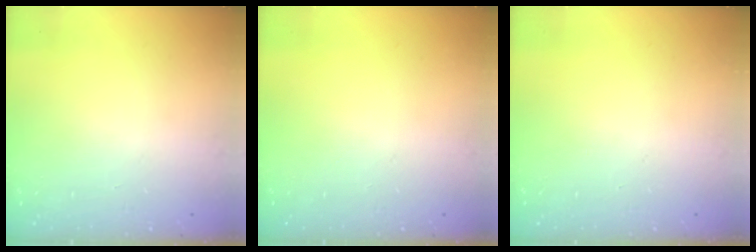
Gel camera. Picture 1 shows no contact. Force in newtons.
{"total": 0.0}
{"total": 0.0}